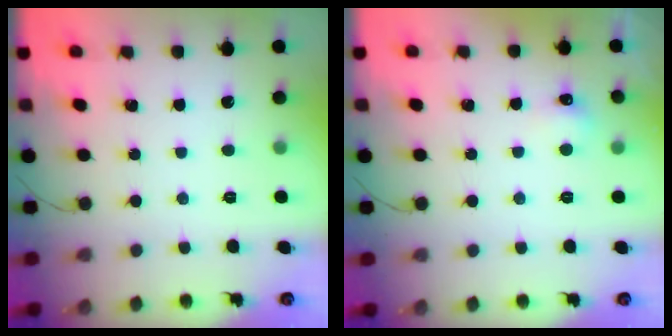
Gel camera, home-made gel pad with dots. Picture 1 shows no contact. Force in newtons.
{"total": 5.1, "press": 5.0, "slide": 1.3}